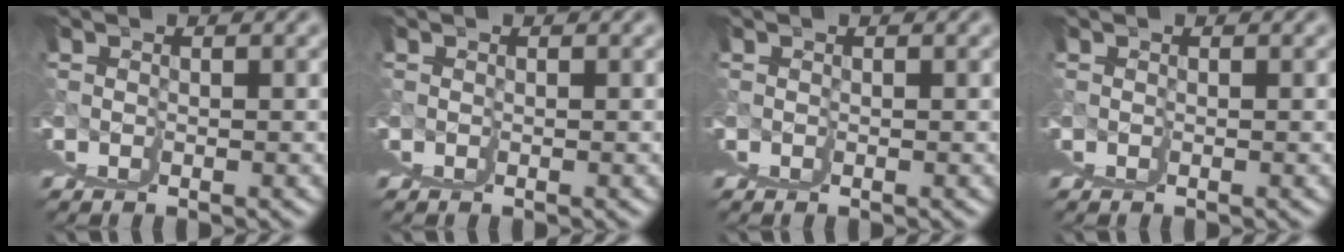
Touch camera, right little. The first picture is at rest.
{"total": 0.0}
{"total": 0.0}
{"total": 0.0}